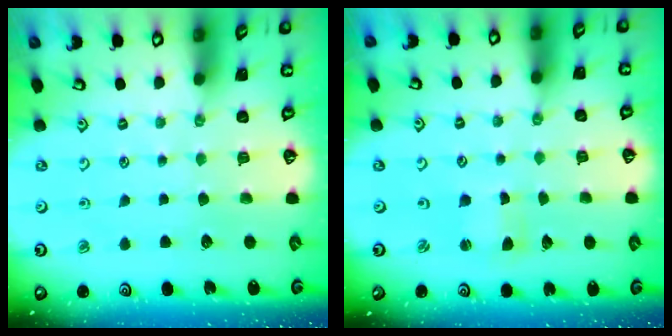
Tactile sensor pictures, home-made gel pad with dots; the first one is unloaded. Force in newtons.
{"total": 1.6, "press": 1.5, "slide": 0.3}